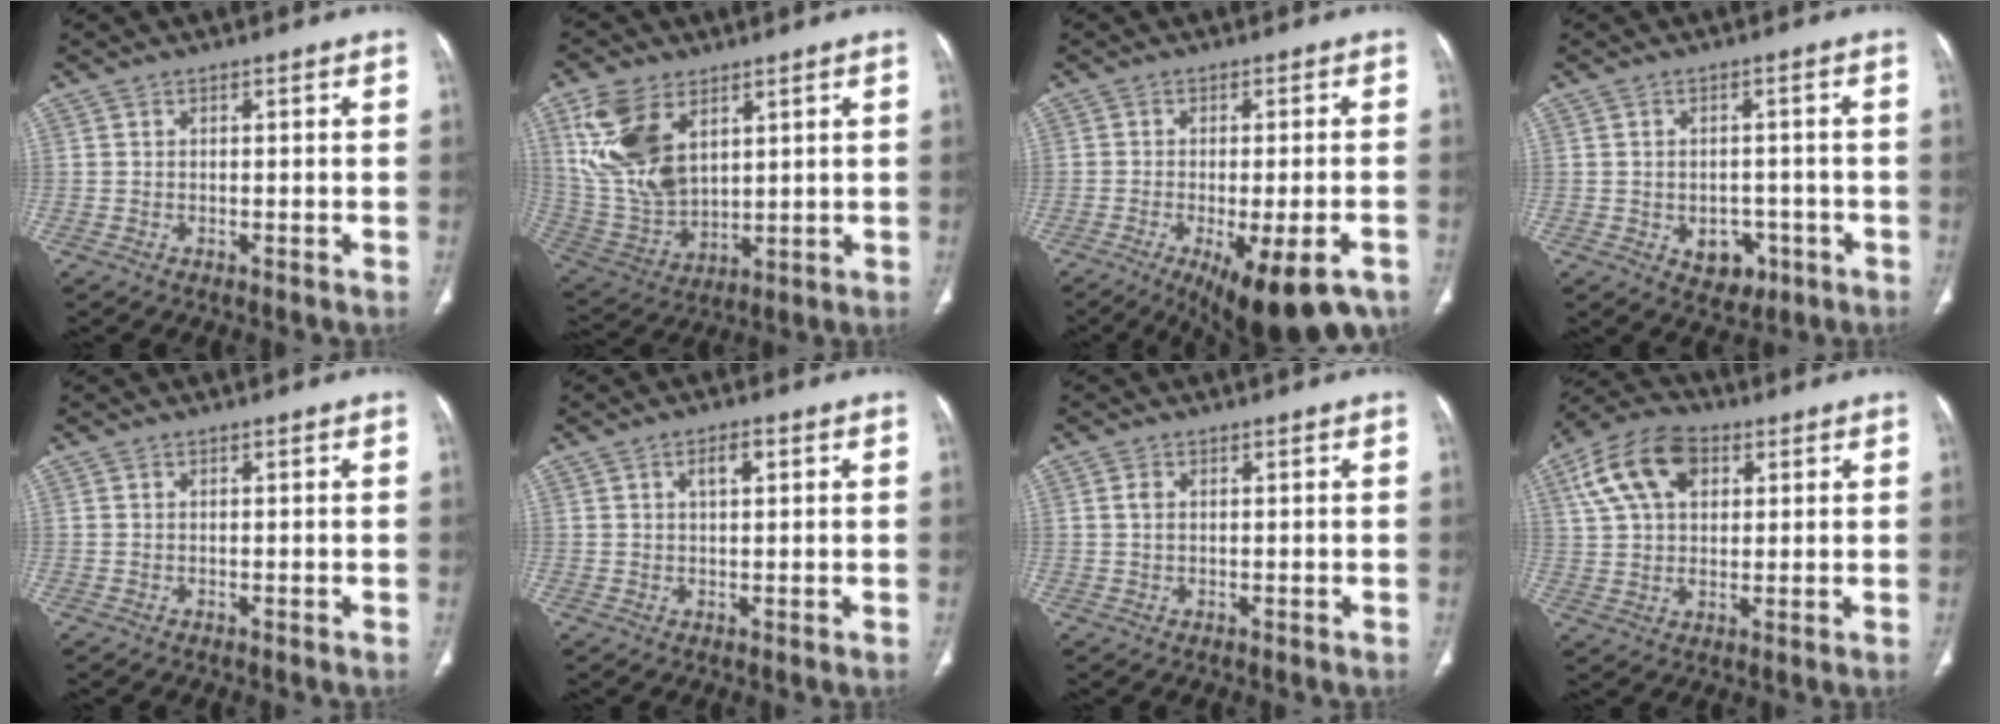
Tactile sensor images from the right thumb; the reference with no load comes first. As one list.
[{"total": 15.5, "force": [6.2, 9.4, 10.6], "torque": [-0.206, -0.021, 0.143]}, {"total": 15.9, "force": [-8.7, 5.4, 12.2], "torque": [-0.144, 0.005, -0.115]}, {"total": 7.0, "force": [-2.4, 5.2, 3.9], "torque": [-0.021, 0.018, -0.019]}, {"total": 0.0}, {"total": 2.9, "force": [1.1, 1.3, 2.3], "torque": [-0.038, 0.004, 0.019]}, {"total": 1.4, "force": [0.3, 0.9, 1.0], "torque": [-0.022, 0.001, 0.007]}, {"total": 13.1, "force": [4.9, 8.2, 9.0], "torque": [-0.163, 0.010, 0.088]}]